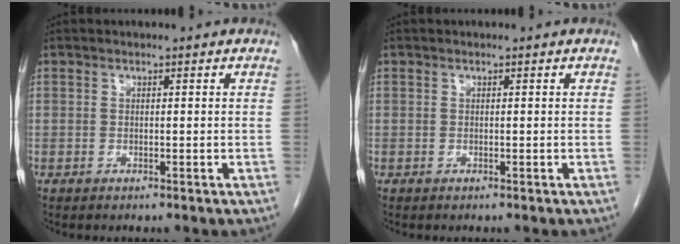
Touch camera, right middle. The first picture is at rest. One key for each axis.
{"total": 0.0}